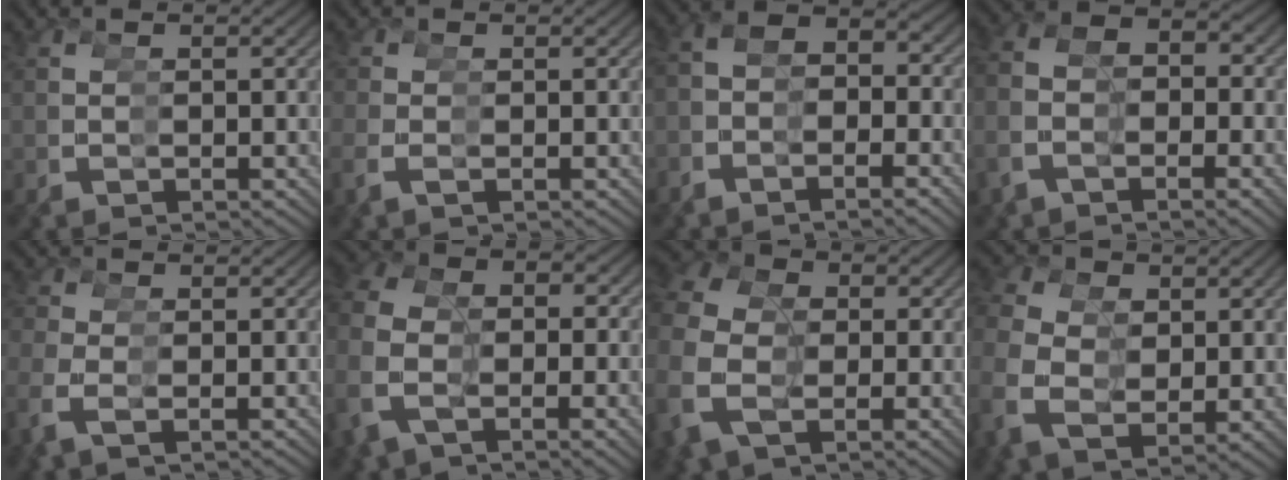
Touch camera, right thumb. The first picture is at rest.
{"total": 0.9, "force": [0.3, 0.0, 0.8], "torque": [-0.018, 0.003, 0.006]}
{"total": 4.3, "force": [-0.6, 3.6, 2.2], "torque": [-0.041, 0.026, -0.025]}
{"total": 4.5, "force": [0.6, 3.9, 2.2], "torque": [-0.054, 0.021, 0.000]}
{"total": 1.3, "force": [0.5, 0.0, 1.1], "torque": [-0.023, 0.005, 0.009]}
{"total": 3.3, "force": [1.8, 2.0, 1.9], "torque": [-0.070, 0.015, 0.033]}
{"total": 7.2, "force": [2.8, 5.6, 3.6], "torque": [-0.069, 0.009, 0.048]}
{"total": 4.2, "force": [1.9, 3.3, 1.7], "torque": [-0.040, 0.003, 0.038]}